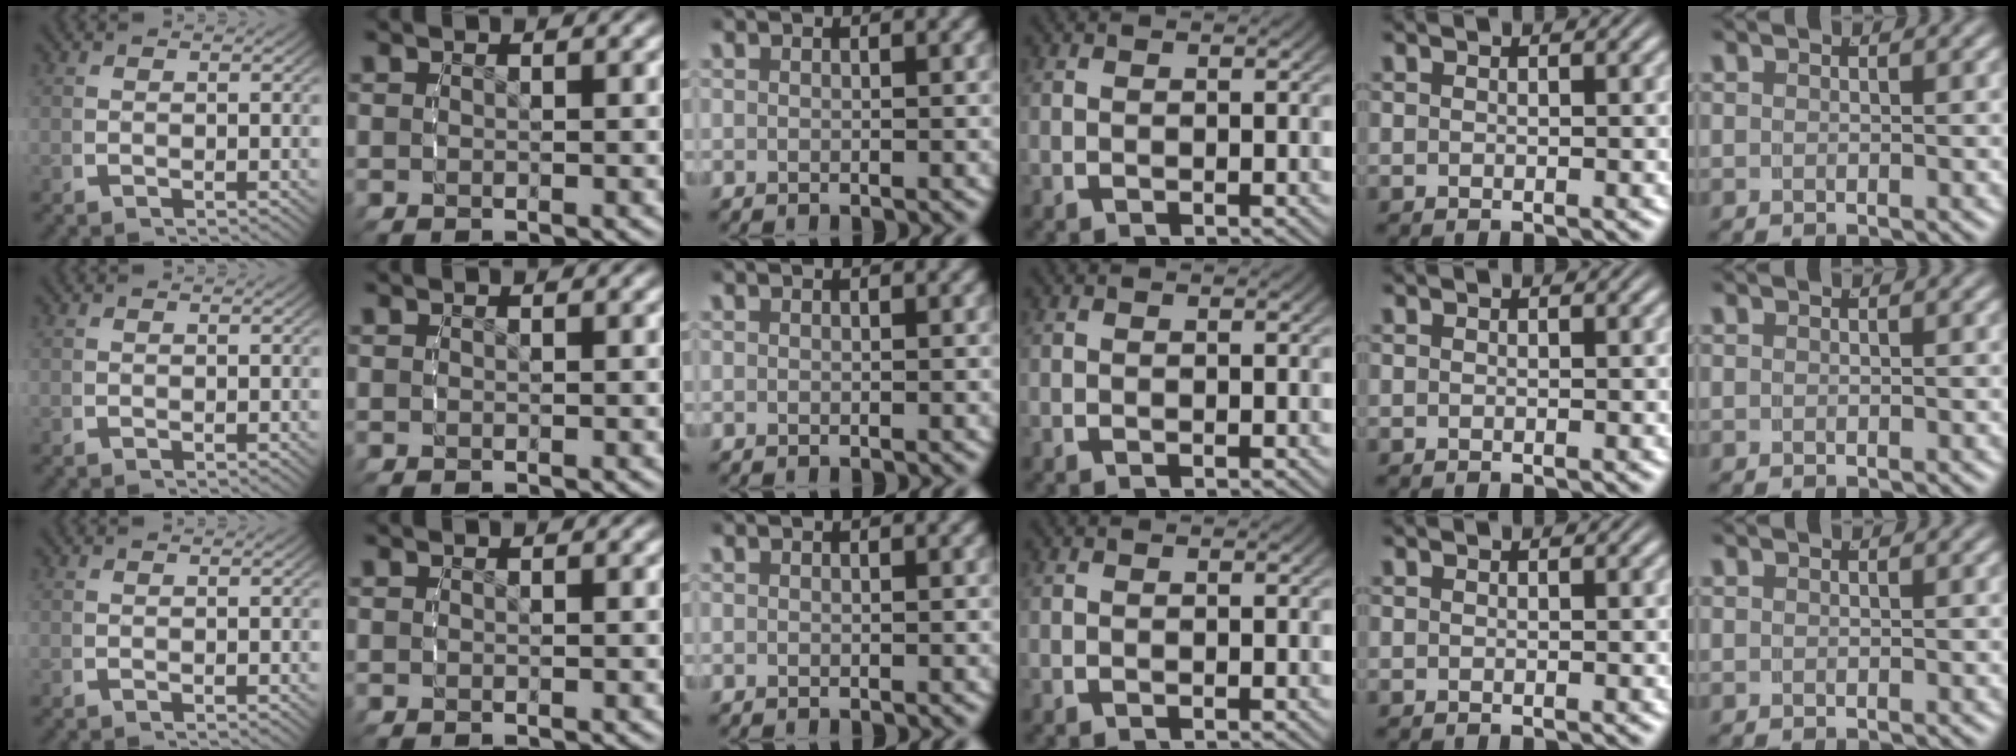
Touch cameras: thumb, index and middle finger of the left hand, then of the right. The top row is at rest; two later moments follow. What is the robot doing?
{"motion": "reach", "object": "measuring cup"}